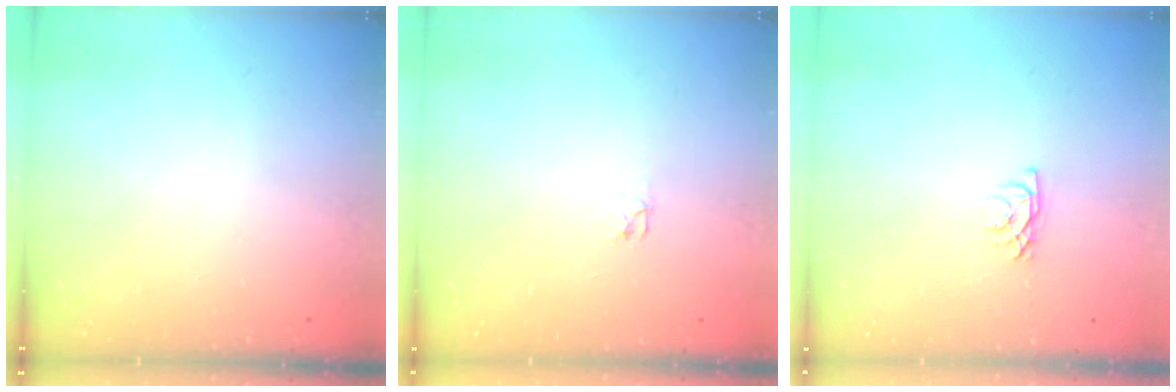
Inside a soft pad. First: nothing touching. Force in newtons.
{"total": 2.1, "press": 2.1, "slide": 0.3}
{"total": 3.7, "press": 3.7, "slide": 0.7}